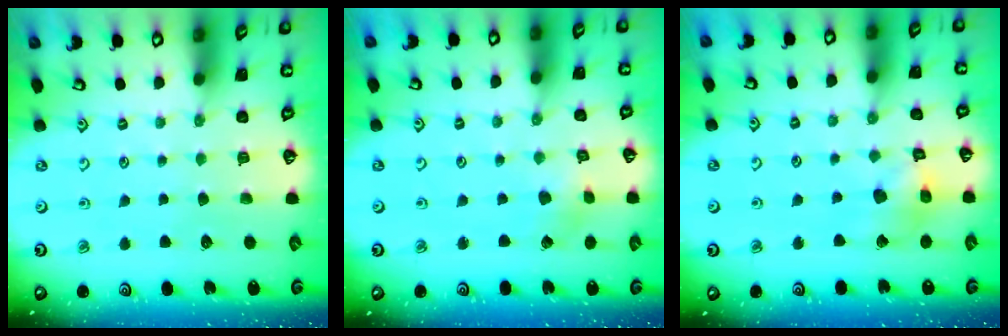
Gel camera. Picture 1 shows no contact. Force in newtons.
{"total": 2.6, "press": 2.6, "slide": 0.3}
{"total": 12.0, "press": 11.9, "slide": 1.7}